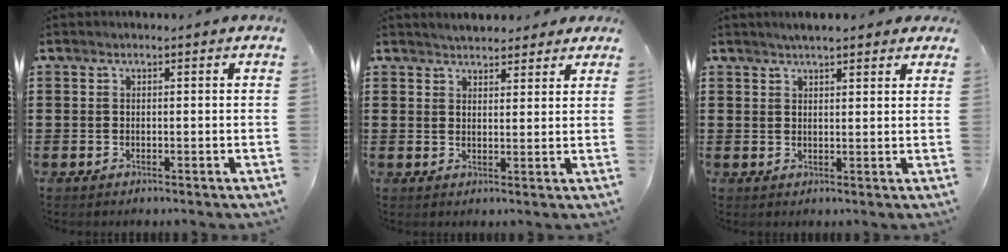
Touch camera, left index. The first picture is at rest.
{"total": 3.0, "force": [2.9, 0.7, 0.2], "torque": [-0.012, 0.000, 0.054]}
{"total": 2.7, "force": [2.3, 0.4, 1.3], "torque": [-0.030, 0.006, 0.042]}